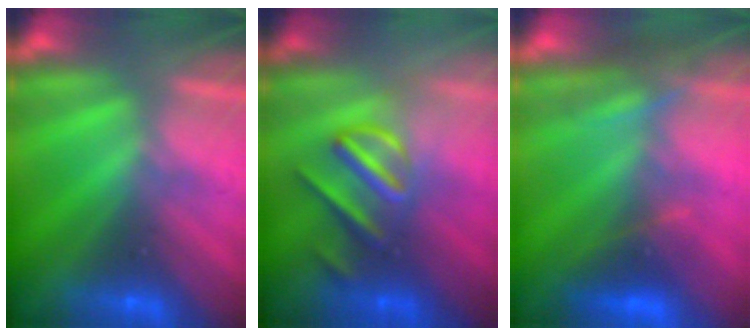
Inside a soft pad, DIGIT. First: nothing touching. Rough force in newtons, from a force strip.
{"total": 3.0}
{"total": 3.6}